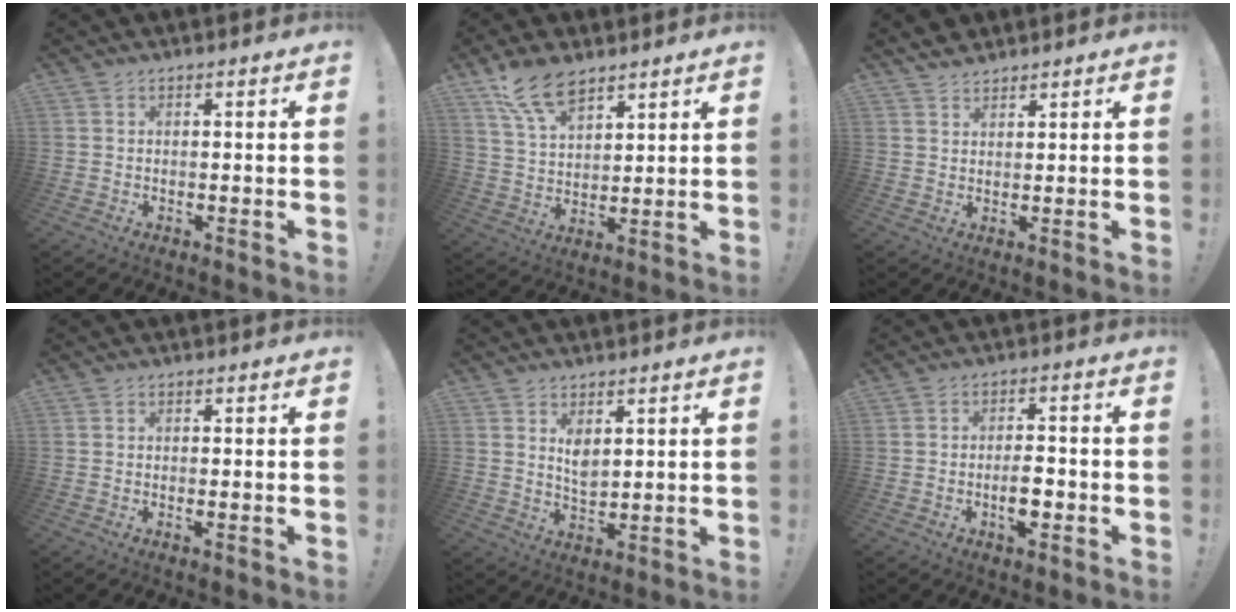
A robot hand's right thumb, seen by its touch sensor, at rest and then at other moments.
{"total": 11.2, "force": [8.1, 5.2, 5.6], "torque": [-0.117, -0.039, 0.158]}
{"total": 3.3, "force": [2.9, 1.4, 0.6], "torque": [-0.002, -0.020, 0.053]}
{"total": 0.7, "force": [0.2, 0.0, 0.7], "torque": [-0.009, -0.002, 0.003]}
{"total": 4.9, "force": [2.6, 2.8, 3.1], "torque": [-0.040, -0.020, 0.044]}
{"total": 6.3, "force": [-2.1, 2.6, 5.4], "torque": [-0.084, -0.001, -0.040]}